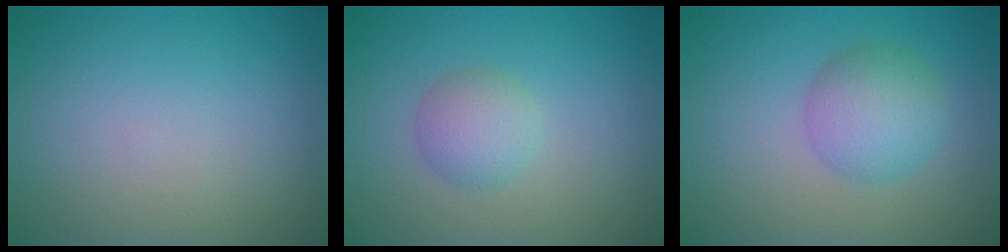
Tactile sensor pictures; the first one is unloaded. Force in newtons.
{"total": 2.5, "press": 2.5, "slide": 0.0}
{"total": 4.0, "press": 4.0, "slide": 0.1}